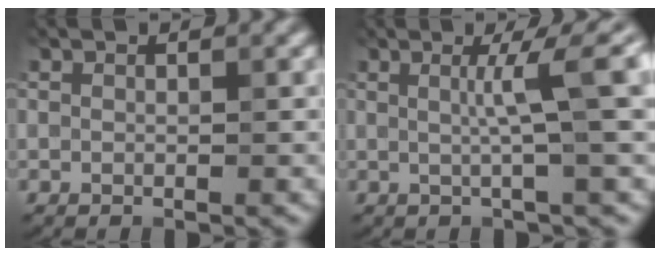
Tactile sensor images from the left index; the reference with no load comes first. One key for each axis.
{"total": 4.3, "fx": 0.7, "fy": 0.1, "fz": 4.2, "tx": -0.067, "ty": 0.013, "tz": 0.008}